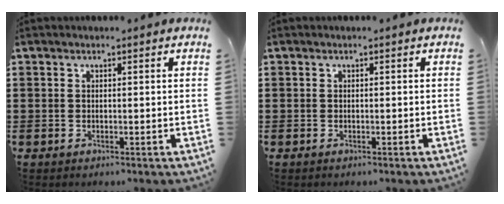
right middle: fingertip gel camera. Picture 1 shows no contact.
{"total": 0.0}